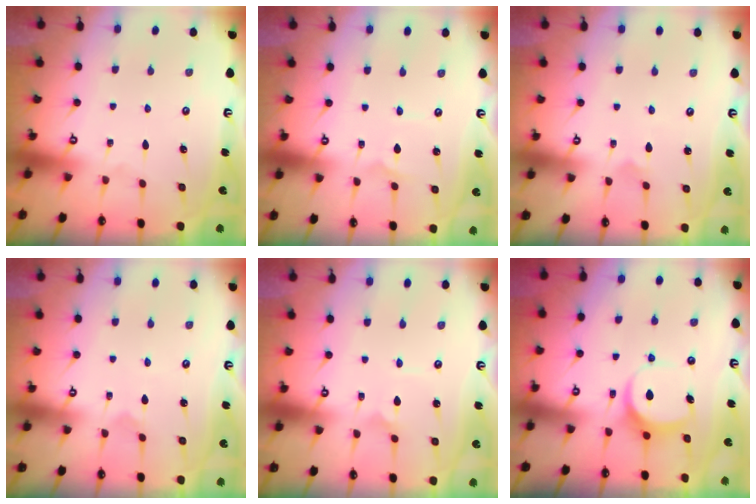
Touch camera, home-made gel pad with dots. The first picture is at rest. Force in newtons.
{"total": 1.3, "press": 1.3, "slide": 0.1}
{"total": 1.9, "press": 1.9, "slide": 0.1}
{"total": 2.3, "press": 2.3, "slide": 0.2}
{"total": 2.7, "press": 2.7, "slide": 0.2}
{"total": 7.2, "press": 7.1, "slide": 0.6}